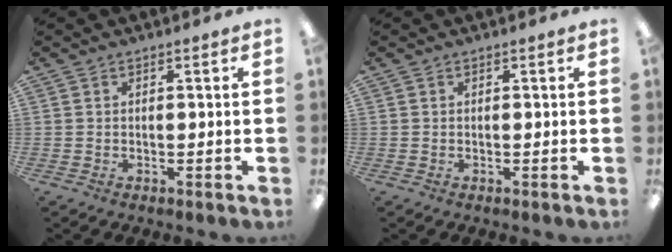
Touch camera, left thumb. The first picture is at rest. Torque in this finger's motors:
{"motor_torque": [0.11, -0.06, -0.10, 0.05, 0.00]}